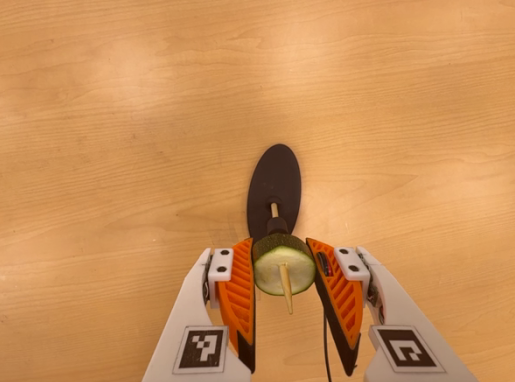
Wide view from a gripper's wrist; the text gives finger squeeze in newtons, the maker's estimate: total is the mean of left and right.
{"total": 10.1, "left": 9.1, "right": 11.0}